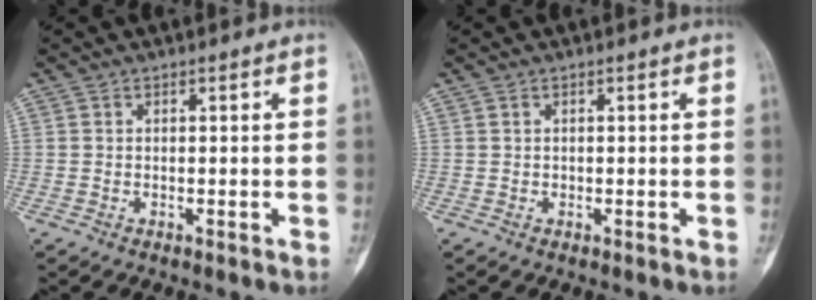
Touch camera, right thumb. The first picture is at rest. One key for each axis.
{"total": 0.0}